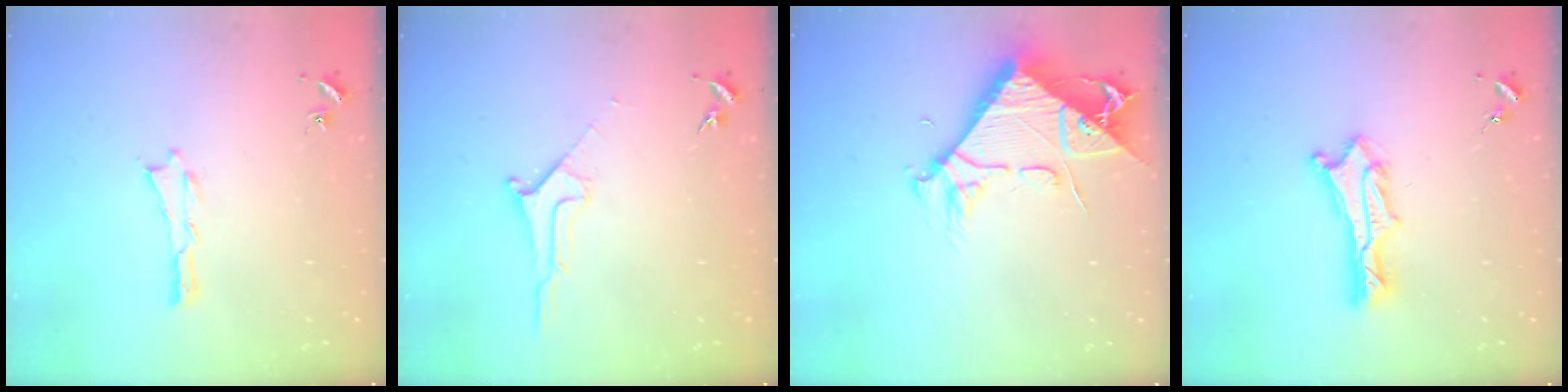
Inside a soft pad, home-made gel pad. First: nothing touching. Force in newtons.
{"total": 1.8, "press": 1.7, "slide": 0.2}
{"total": 6.8, "press": 6.8, "slide": 0.9}
{"total": 3.0, "press": 3.0, "slide": 0.2}